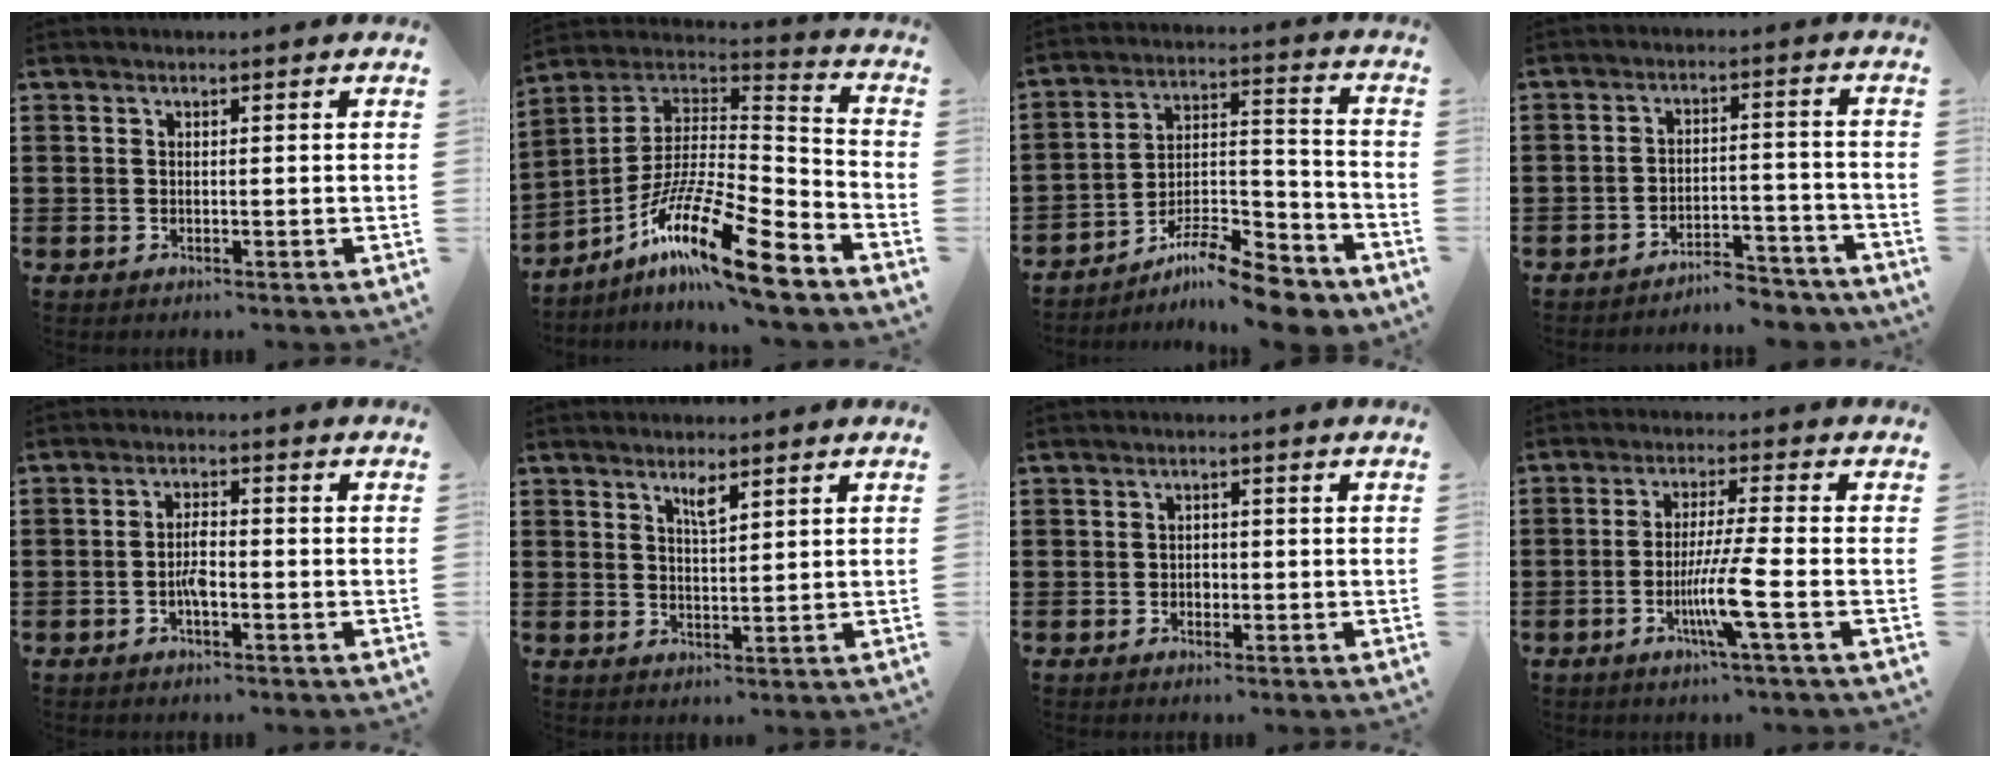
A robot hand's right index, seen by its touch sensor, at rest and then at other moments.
{"total": 17.3, "force": [-11.0, 3.2, 12.9], "torque": [-0.243, 0.021, -0.199]}
{"total": 10.7, "force": [-9.0, 2.5, 5.2], "torque": [-0.071, 0.032, -0.169]}
{"total": 5.3, "force": [-5.1, 0.6, 1.1], "torque": [-0.019, 0.010, -0.103]}
{"total": 3.2, "force": [-1.1, 0.9, 2.9], "torque": [-0.068, -0.001, -0.026]}
{"total": 2.5, "force": [1.7, 0.5, 1.8], "torque": [-0.030, 0.000, 0.028]}
{"total": 1.0, "force": [-0.3, 0.7, 0.6], "torque": [-0.014, 0.000, -0.006]}
{"total": 7.6, "force": [-2.8, -0.6, 7.1], "torque": [-0.137, -0.021, -0.054]}